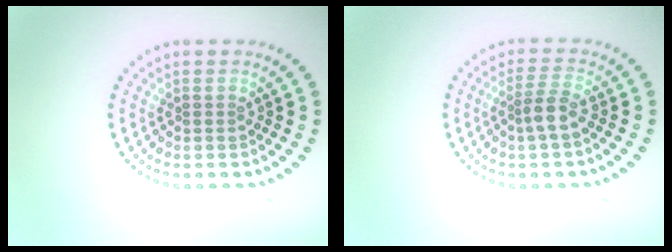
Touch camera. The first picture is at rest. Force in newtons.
{"total": 2.0, "press": 1.7, "slide": 1.1}